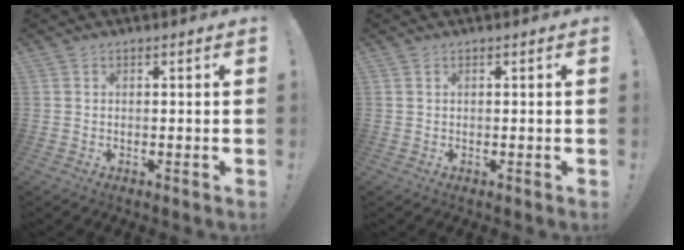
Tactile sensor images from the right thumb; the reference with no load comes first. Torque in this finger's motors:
{"motor_torque": [0.15, -0.02, 0.09, -0.12, 0.04]}